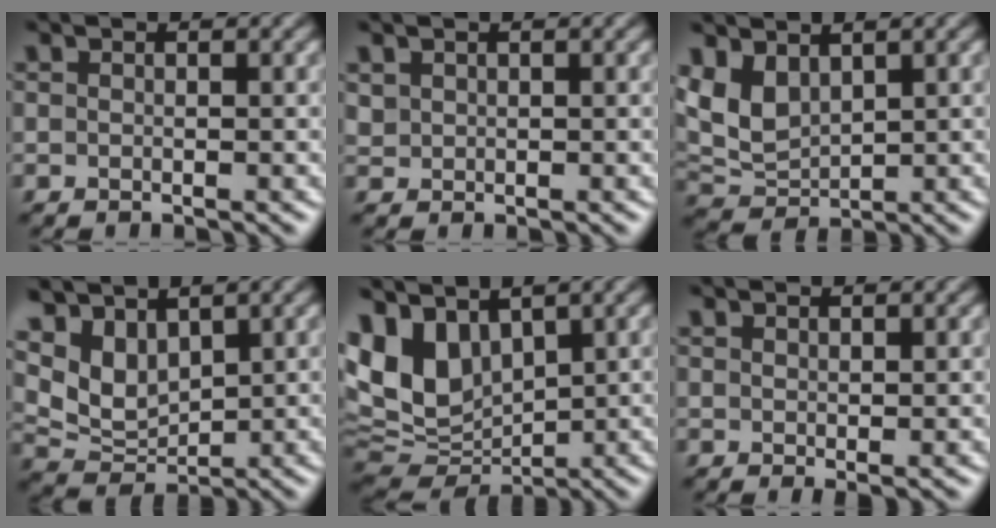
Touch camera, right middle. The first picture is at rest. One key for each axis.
{"total": 0.9, "fx": 0.7, "fy": 0.6, "fz": 0.1, "tx": -0.006, "ty": -0.002, "tz": 0.019}
{"total": 4.2, "fx": 1.9, "fy": 2.6, "fz": 2.6, "tx": -0.064, "ty": -0.005, "tz": 0.043}
{"total": 5.3, "fx": 3.6, "fy": 2.9, "fz": 2.6, "tx": -0.065, "ty": 0.004, "tz": 0.068}
{"total": 10.0, "fx": 3.2, "fy": 6.7, "fz": 6.7, "tx": -0.150, "ty": -0.003, "tz": 0.070}
{"total": 1.0, "fx": 0.8, "fy": 0.2, "fz": 0.5, "tx": -0.012, "ty": -0.004, "tz": 0.017}